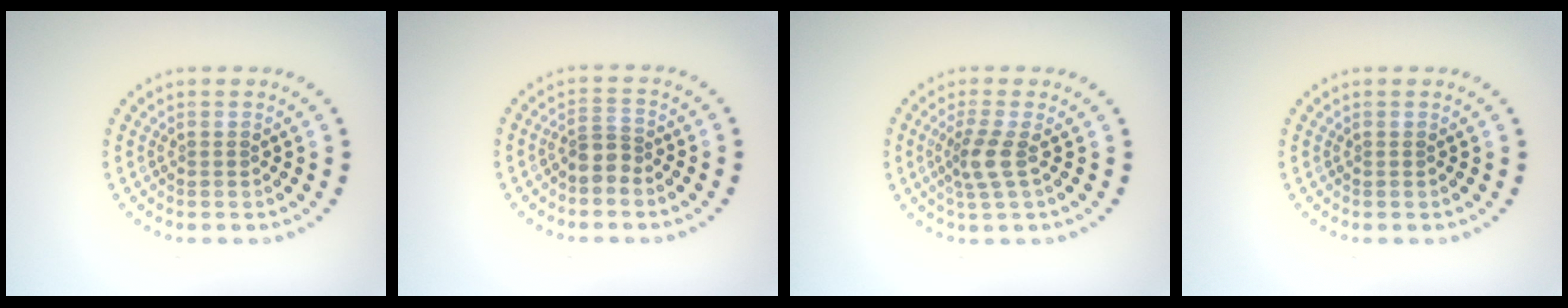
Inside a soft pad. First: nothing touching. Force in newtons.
{"total": 2.0, "press": 1.6, "slide": 1.2}
{"total": 2.5, "press": 1.9, "slide": 1.6}
{"total": 0.0}